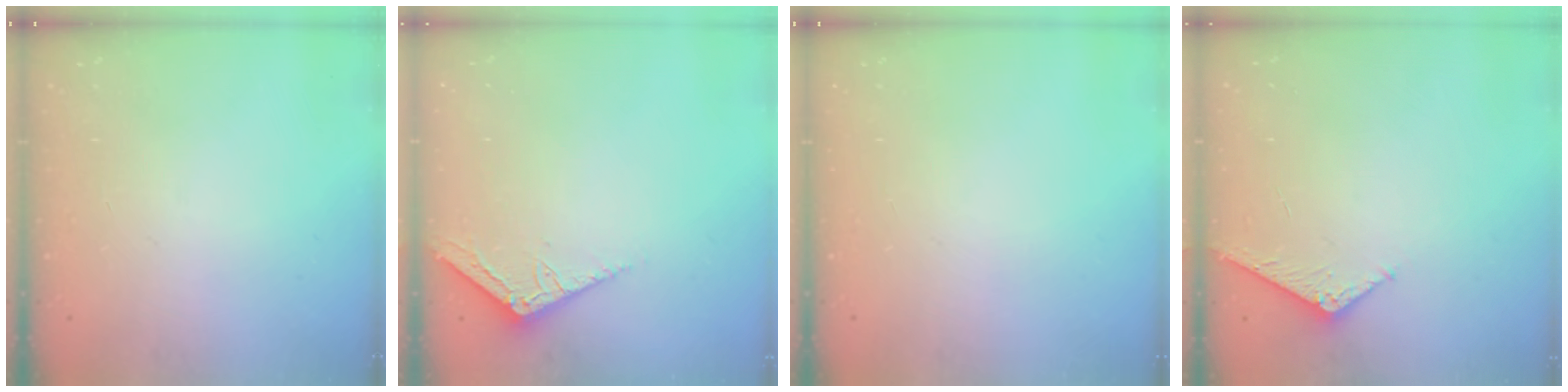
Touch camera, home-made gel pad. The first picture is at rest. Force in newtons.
{"total": 3.6, "press": 3.6, "slide": 0.4}
{"total": 0.0}
{"total": 4.5, "press": 4.5, "slide": 0.5}